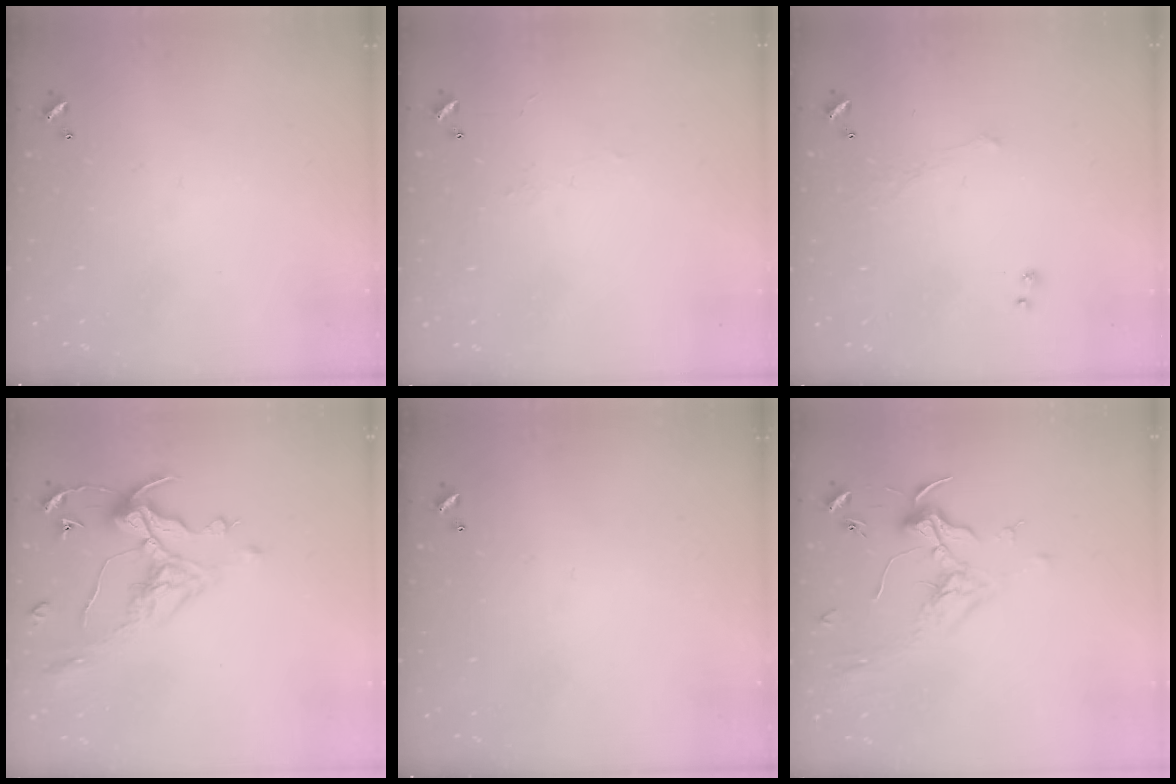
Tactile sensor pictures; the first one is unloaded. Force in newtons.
{"total": 2.0, "press": 1.9, "slide": 0.7}
{"total": 0.7, "press": 0.2, "slide": 0.7}
{"total": 1.0, "press": 0.2, "slide": 1.0}
{"total": 0.0}
{"total": 1.9, "press": 1.7, "slide": 0.8}